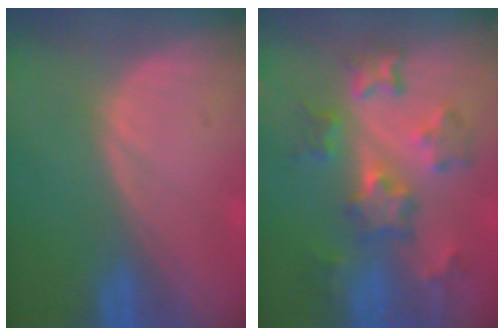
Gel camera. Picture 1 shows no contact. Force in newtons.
{"total": 8.3, "press": 7.8, "slide": 2.9}